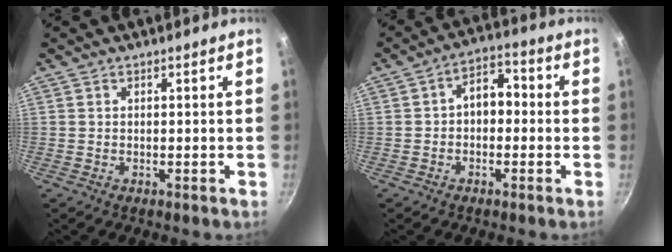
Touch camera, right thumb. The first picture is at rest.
{"total": 6.3, "force": [-0.4, 4.3, 4.5], "torque": [-0.037, 0.024, -0.020]}